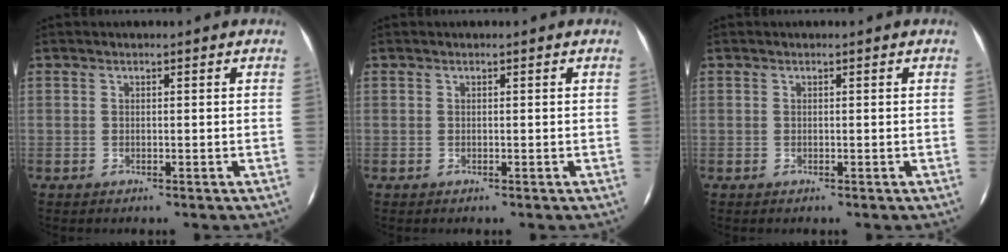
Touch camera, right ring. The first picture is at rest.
{"total": 0.0}
{"total": 0.0}